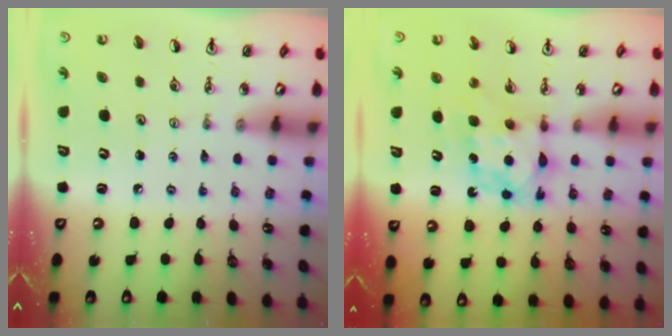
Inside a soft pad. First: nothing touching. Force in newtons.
{"total": 6.8, "press": 6.8, "slide": 0.2}